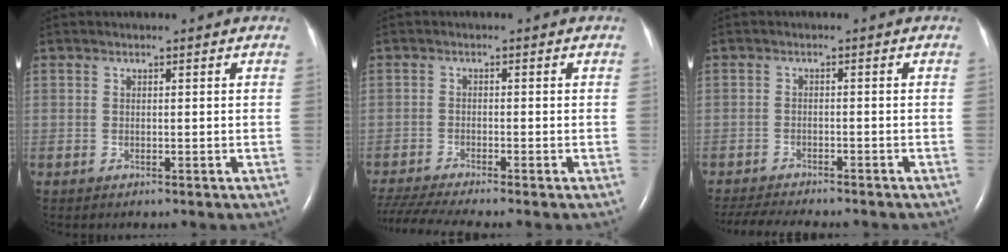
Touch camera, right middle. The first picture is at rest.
{"total": 7.7, "force": [-6.8, -0.9, 3.4], "torque": [-0.065, -0.021, -0.118]}
{"total": 9.5, "force": [-8.5, 1.4, 3.9], "torque": [-0.063, -0.012, -0.125]}